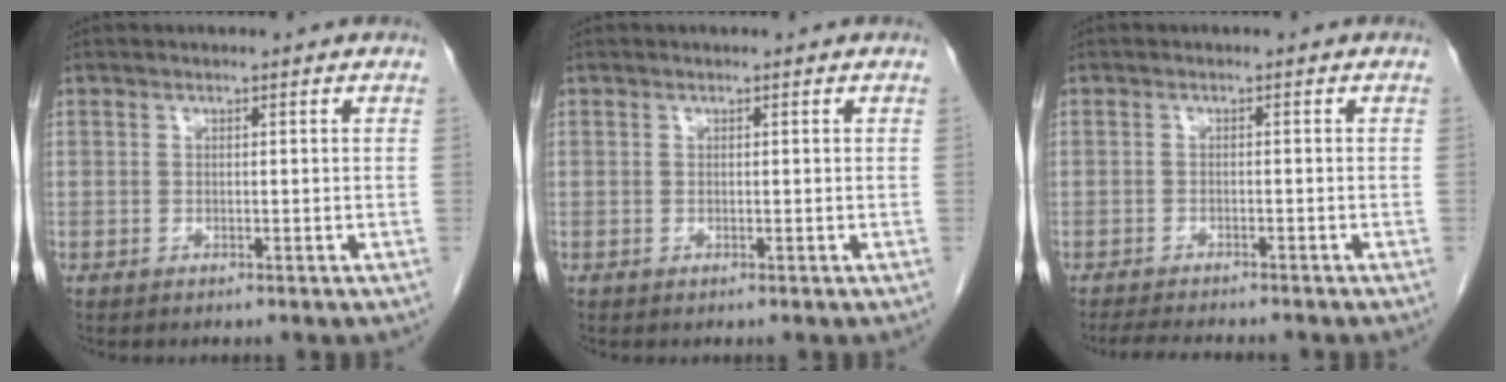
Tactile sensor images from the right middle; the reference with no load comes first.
{"total": 0.0}
{"total": 6.2, "force": [-5.6, 0.7, 2.5], "torque": [-0.037, -0.013, -0.084]}